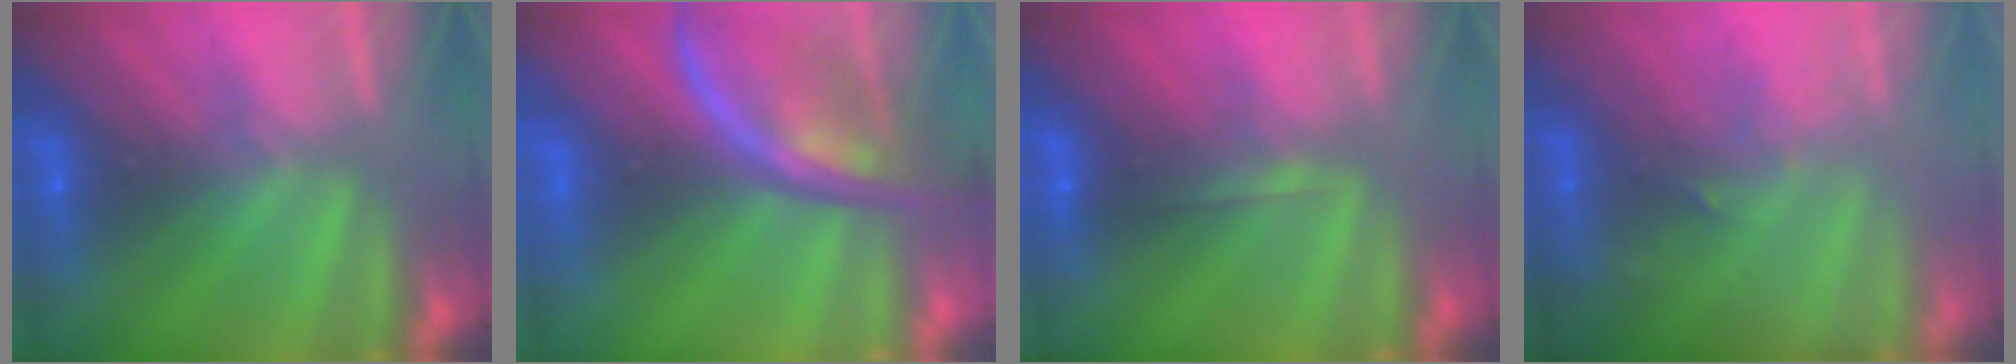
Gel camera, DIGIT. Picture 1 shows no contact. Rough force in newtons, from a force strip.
{"total": 2.5}
{"total": 1.7}
{"total": 2.9}